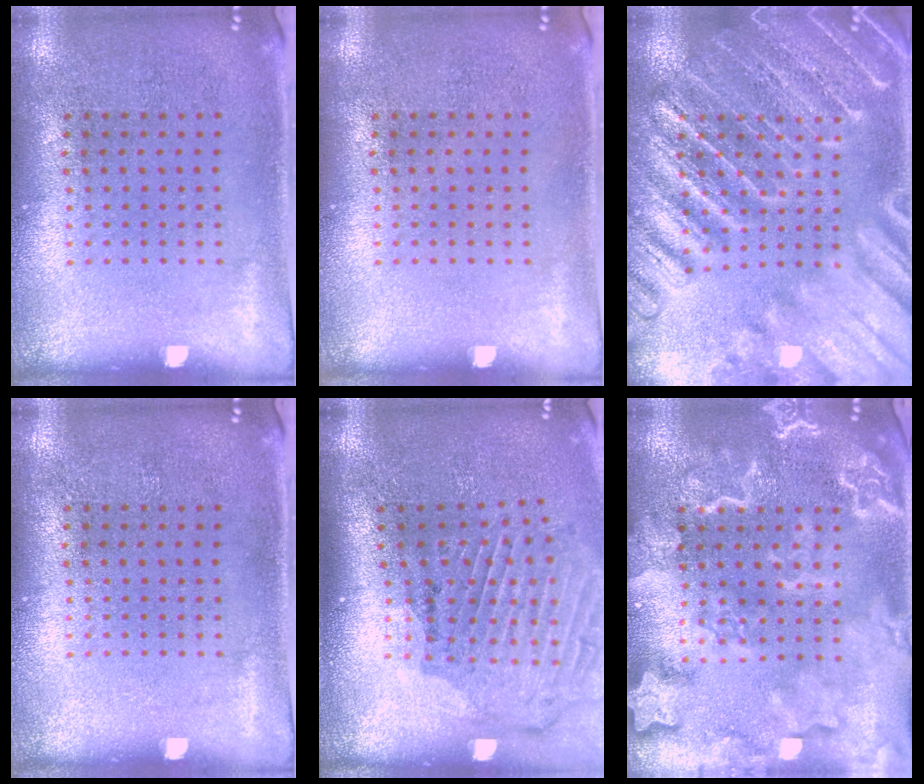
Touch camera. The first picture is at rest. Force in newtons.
{"total": 0.0}
{"total": 4.1, "press": 4.0, "slide": 0.5}
{"total": 0.0}
{"total": 2.0, "press": 1.9, "slide": 0.6}
{"total": 4.8, "press": 4.7, "slide": 0.7}